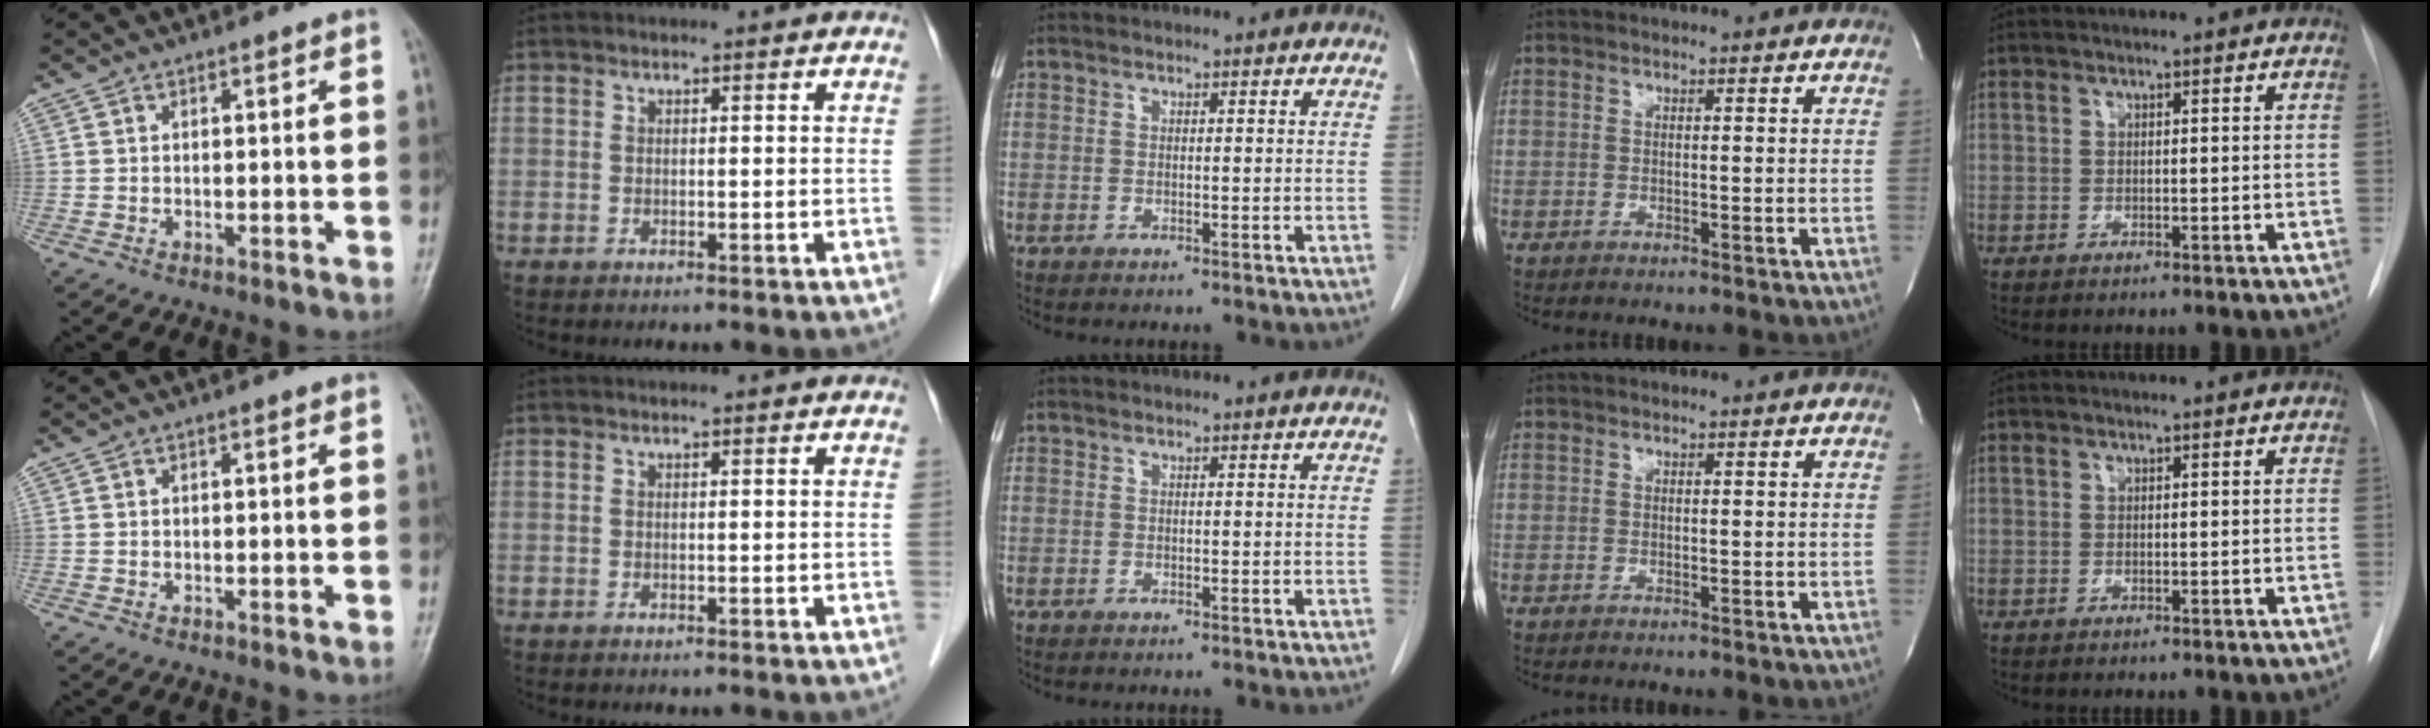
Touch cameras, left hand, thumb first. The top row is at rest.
{}